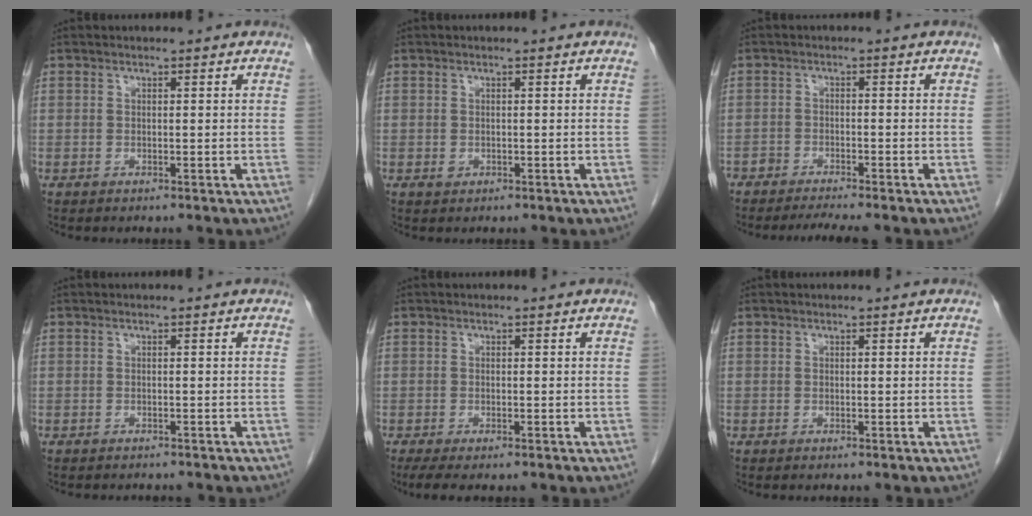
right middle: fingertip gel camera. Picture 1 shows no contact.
{"total": 0.7, "force": [-0.2, 0.5, 0.4], "torque": [-0.007, 0.000, 0.000]}
{"total": 4.5, "force": [-4.0, 0.1, 2.0], "torque": [-0.029, -0.010, -0.066]}
{"total": 4.3, "force": [-3.9, 1.3, 1.2], "torque": [-0.017, -0.001, -0.045]}
{"total": 4.6, "force": [-3.4, 1.3, 2.7], "torque": [-0.045, -0.014, -0.051]}
{"total": 0.0}